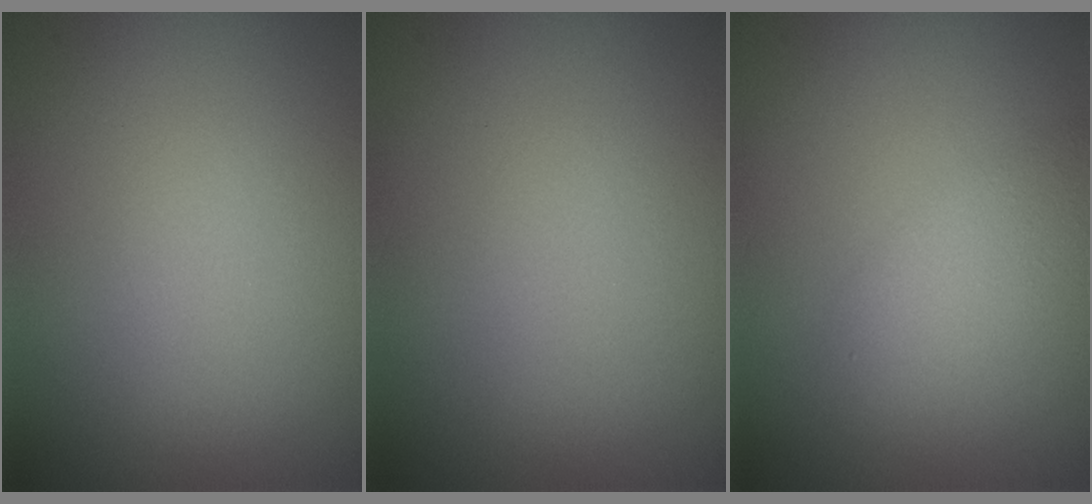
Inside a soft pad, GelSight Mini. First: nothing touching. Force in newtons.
{"total": 0.0}
{"total": 2.8, "press": 2.8, "slide": 0.0}